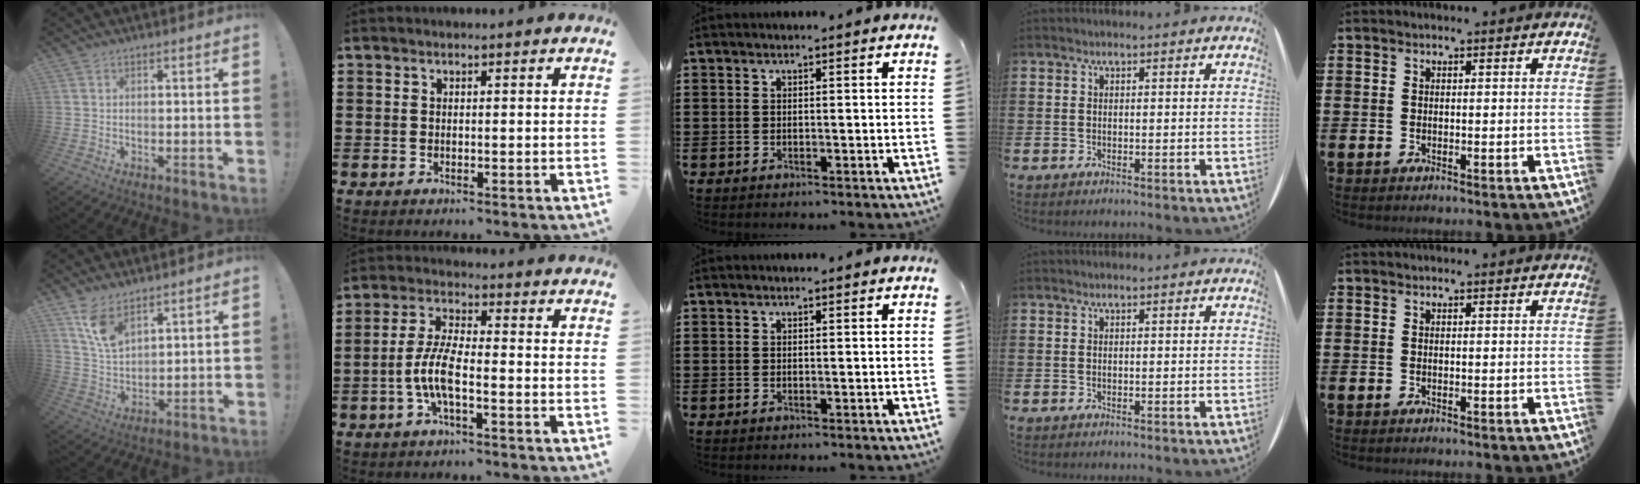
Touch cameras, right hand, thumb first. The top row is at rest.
{"thumb": {"total": 9.3, "force": [6.5, 4.1, 5.1], "torque": [-0.097, -0.033, 0.125]}, "index": {"total": 6.7, "force": [-2.2, 1.8, 6.0], "torque": [-0.146, -0.015, -0.048]}}